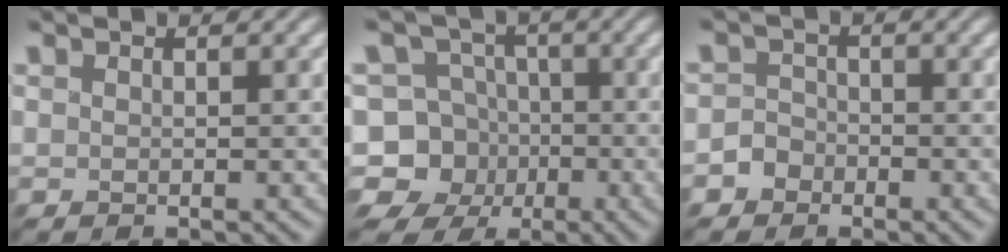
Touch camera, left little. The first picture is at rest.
{"total": 10.2, "force": [-4.0, 8.9, 2.9], "torque": [-0.046, 0.010, -0.100]}
{"total": 2.2, "force": [-1.5, 1.6, 0.2], "torque": [0.015, 0.004, -0.038]}